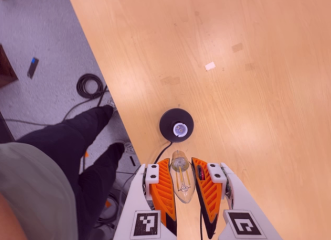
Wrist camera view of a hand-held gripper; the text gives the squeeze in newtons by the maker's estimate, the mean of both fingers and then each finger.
{"total": 19.7, "left": 21.1, "right": 18.3}